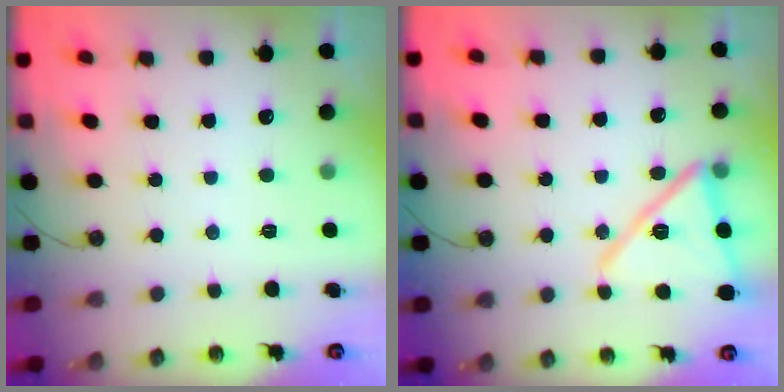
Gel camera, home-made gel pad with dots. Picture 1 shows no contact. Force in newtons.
{"total": 15.5, "press": 14.2, "slide": 6.4}